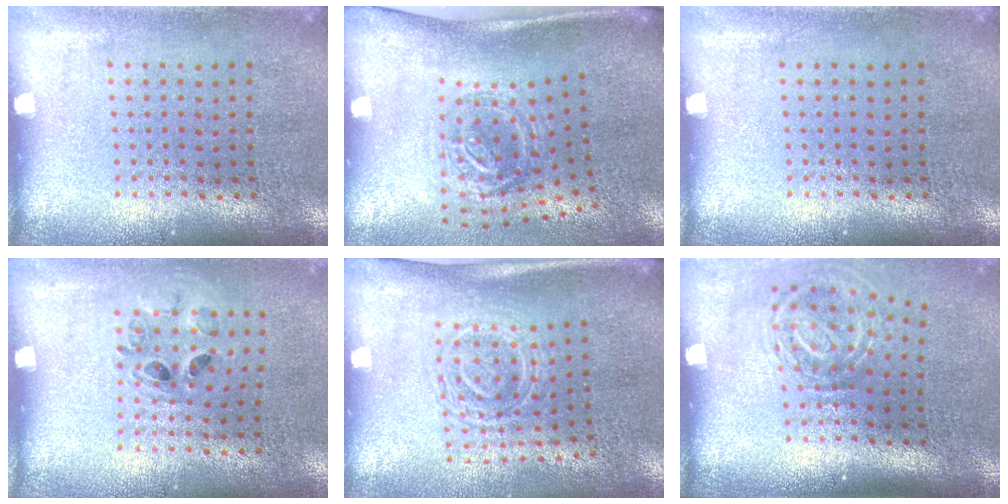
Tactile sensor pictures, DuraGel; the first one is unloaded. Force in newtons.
{"total": 1.9, "press": 1.2, "slide": 1.5}
{"total": 0.0}
{"total": 0.9, "press": 0.8, "slide": 0.3}
{"total": 1.7, "press": 1.3, "slide": 1.1}
{"total": 2.1, "press": 1.3, "slide": 1.6}